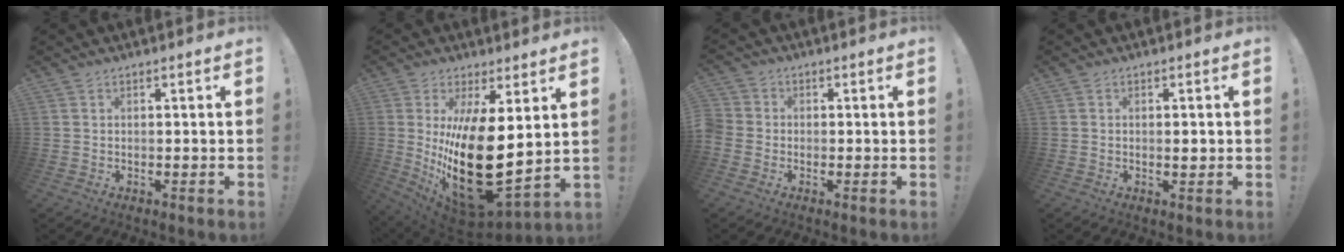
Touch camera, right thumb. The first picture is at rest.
{"total": 25.9, "force": [0.8, 11.5, 23.2], "torque": [-0.413, -0.043, 0.042]}
{"total": 3.2, "force": [-1.3, 2.6, 1.3], "torque": [-0.028, 0.008, -0.023]}
{"total": 1.2, "force": [-0.1, 0.6, 1.1], "torque": [-0.003, -0.004, -0.006]}